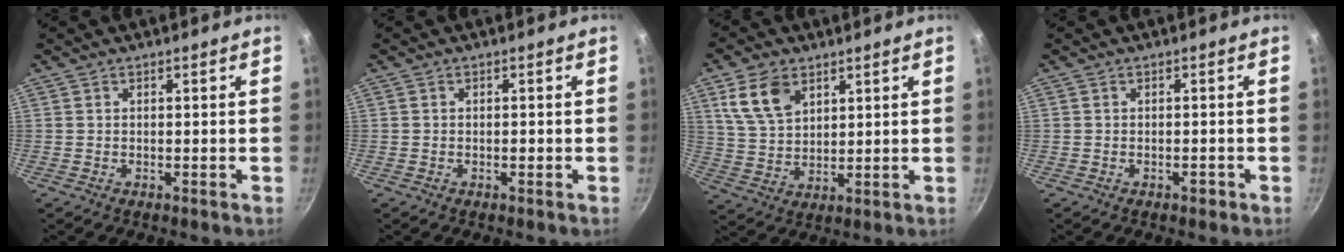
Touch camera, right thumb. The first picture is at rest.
{"total": 0.8, "force": [-0.2, 0.5, 0.5], "torque": [-0.006, 0.004, -0.005]}
{"total": 9.6, "force": [4.8, 6.0, 5.8], "torque": [-0.095, -0.017, 0.100]}
{"total": 1.1, "force": [-0.7, 0.6, 0.7], "torque": [-0.008, 0.009, -0.003]}